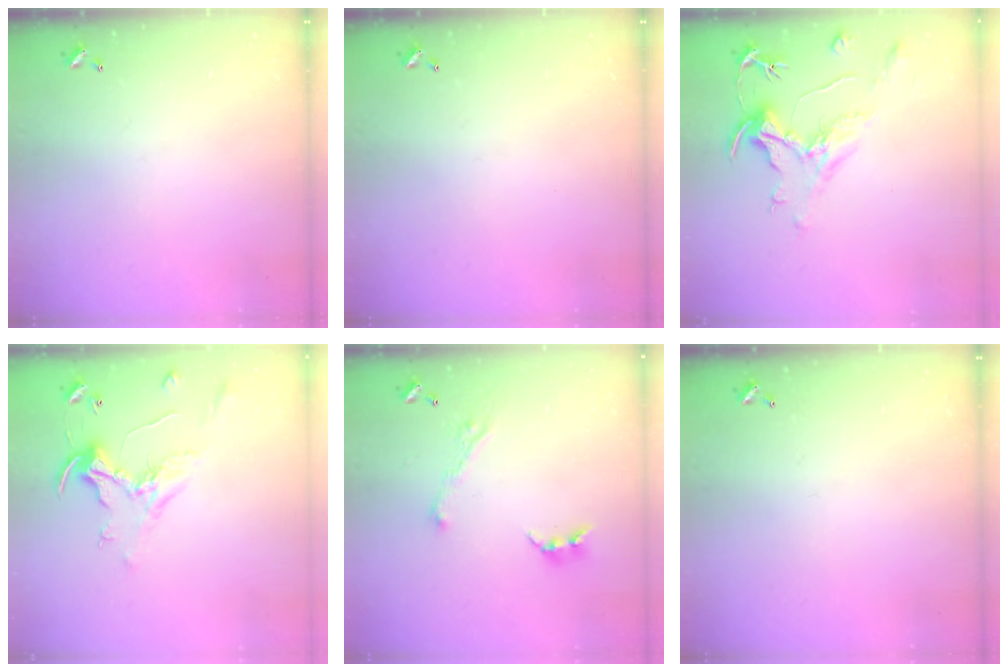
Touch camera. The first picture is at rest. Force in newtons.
{"total": 0.0}
{"total": 2.0, "press": 1.5, "slide": 1.3}
{"total": 0.8, "press": 0.5, "slide": 0.6}
{"total": 3.7, "press": 3.6, "slide": 0.7}
{"total": 0.0}